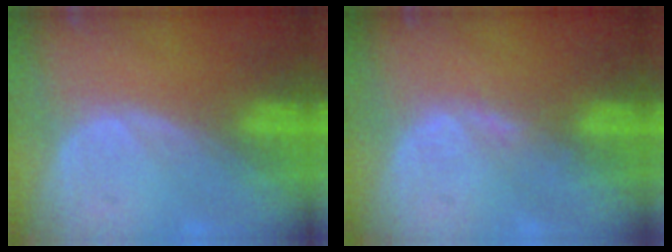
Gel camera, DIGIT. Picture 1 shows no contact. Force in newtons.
{"total": 1.1, "press": 1.1, "slide": 0.2}